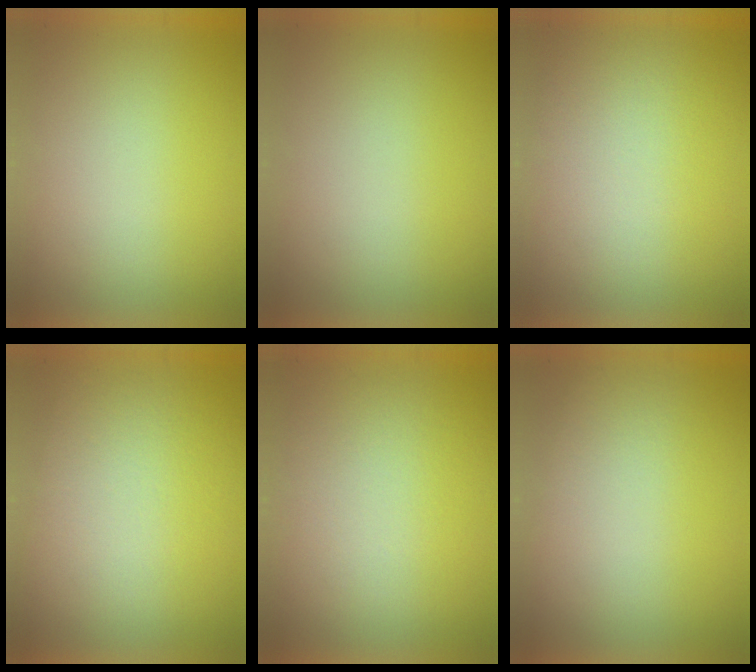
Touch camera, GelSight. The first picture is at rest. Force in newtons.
{"total": 0.0}
{"total": 1.4}
{"total": 2.8}
{"total": 4.1}
{"total": 1.0}